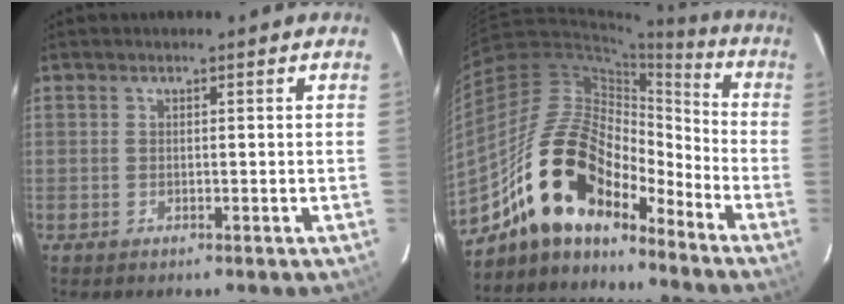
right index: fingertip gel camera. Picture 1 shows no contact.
{"total": 18.0, "force": [-13.6, 8.1, 8.5], "torque": [-0.159, 0.019, -0.250]}